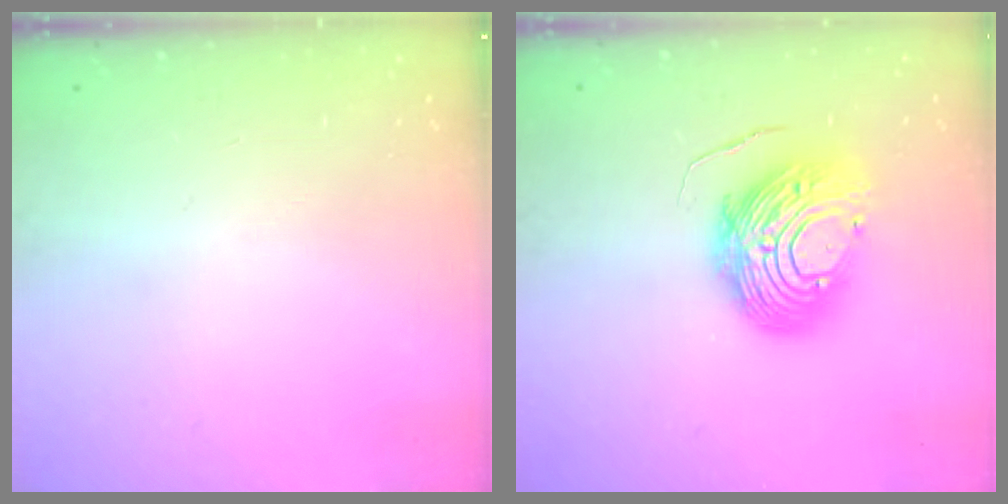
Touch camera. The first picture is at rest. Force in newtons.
{"total": 12.8, "press": 12.7, "slide": 1.1}